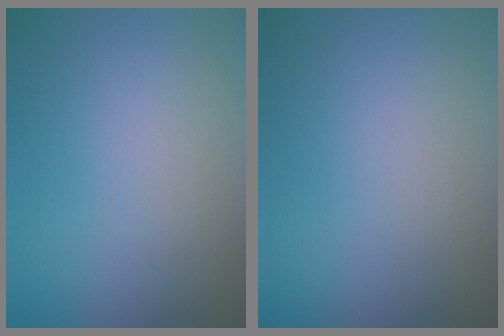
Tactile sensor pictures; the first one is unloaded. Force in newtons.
{"total": 0.0}